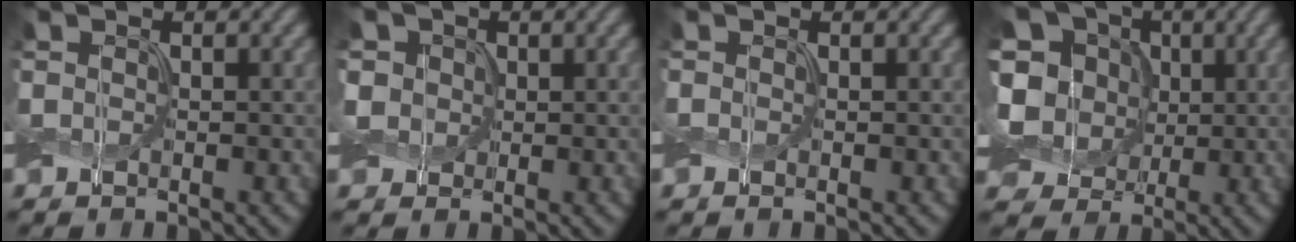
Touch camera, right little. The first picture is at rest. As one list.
[{"total": 3.0, "force": [0.8, 2.7, 1.0], "torque": [-0.043, 0.006, 0.016]}, {"total": 0.0}, {"total": 10.7, "force": [0.4, 9.1, 5.5], "torque": [-0.139, 0.020, -0.019]}]